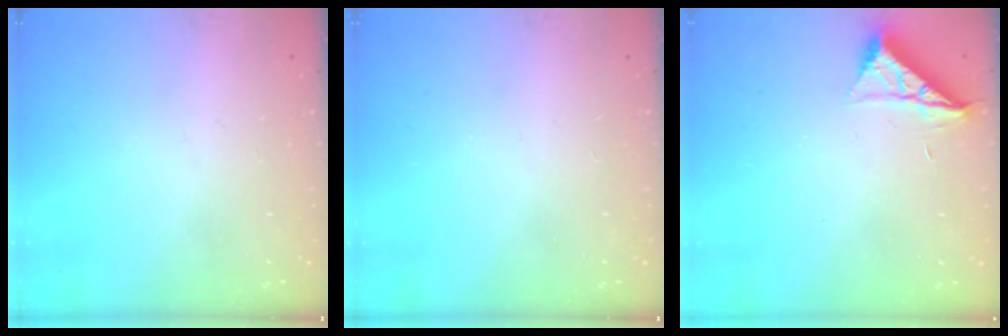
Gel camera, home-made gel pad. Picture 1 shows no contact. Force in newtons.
{"total": 0.0}
{"total": 6.6, "press": 6.6, "slide": 0.3}